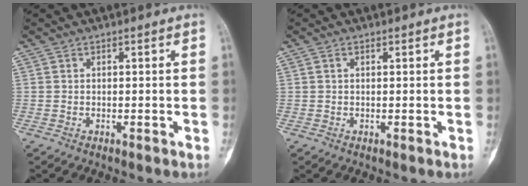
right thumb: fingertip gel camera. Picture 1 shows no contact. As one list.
[{"total": 0.7, "force": [0.3, 0.3, 0.5], "torque": [-0.012, 0.002, 0.005]}]